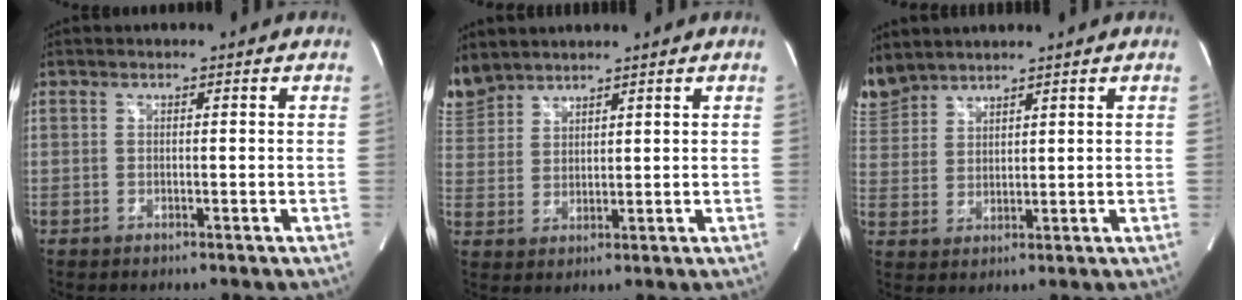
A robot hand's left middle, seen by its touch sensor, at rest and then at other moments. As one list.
[{"total": 7.8, "force": [7.0, 3.3, 1.2], "torque": [-0.045, 0.012, 0.155]}, {"total": 7.4, "force": [6.9, 2.7, 0.9], "torque": [-0.036, 0.012, 0.153]}]